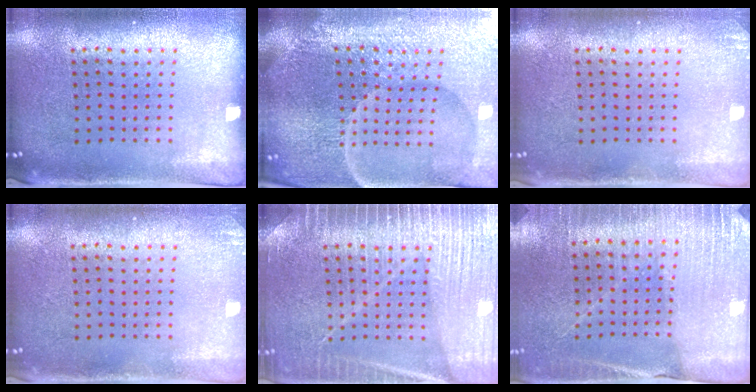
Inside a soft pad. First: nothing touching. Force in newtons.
{"total": 6.8, "press": 6.0, "slide": 3.0}
{"total": 1.0, "press": 1.0, "slide": 0.1}
{"total": 1.0, "press": 1.0, "slide": 0.1}
{"total": 6.5, "press": 6.4, "slide": 0.8}
{"total": 2.9, "press": 2.9, "slide": 0.2}